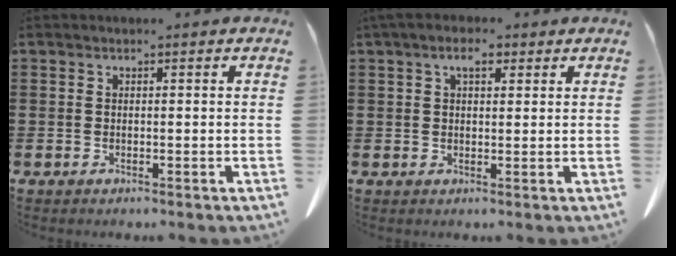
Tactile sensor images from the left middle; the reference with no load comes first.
{"total": 3.8, "force": [2.1, 1.6, 2.7], "torque": [-0.053, 0.006, 0.032]}